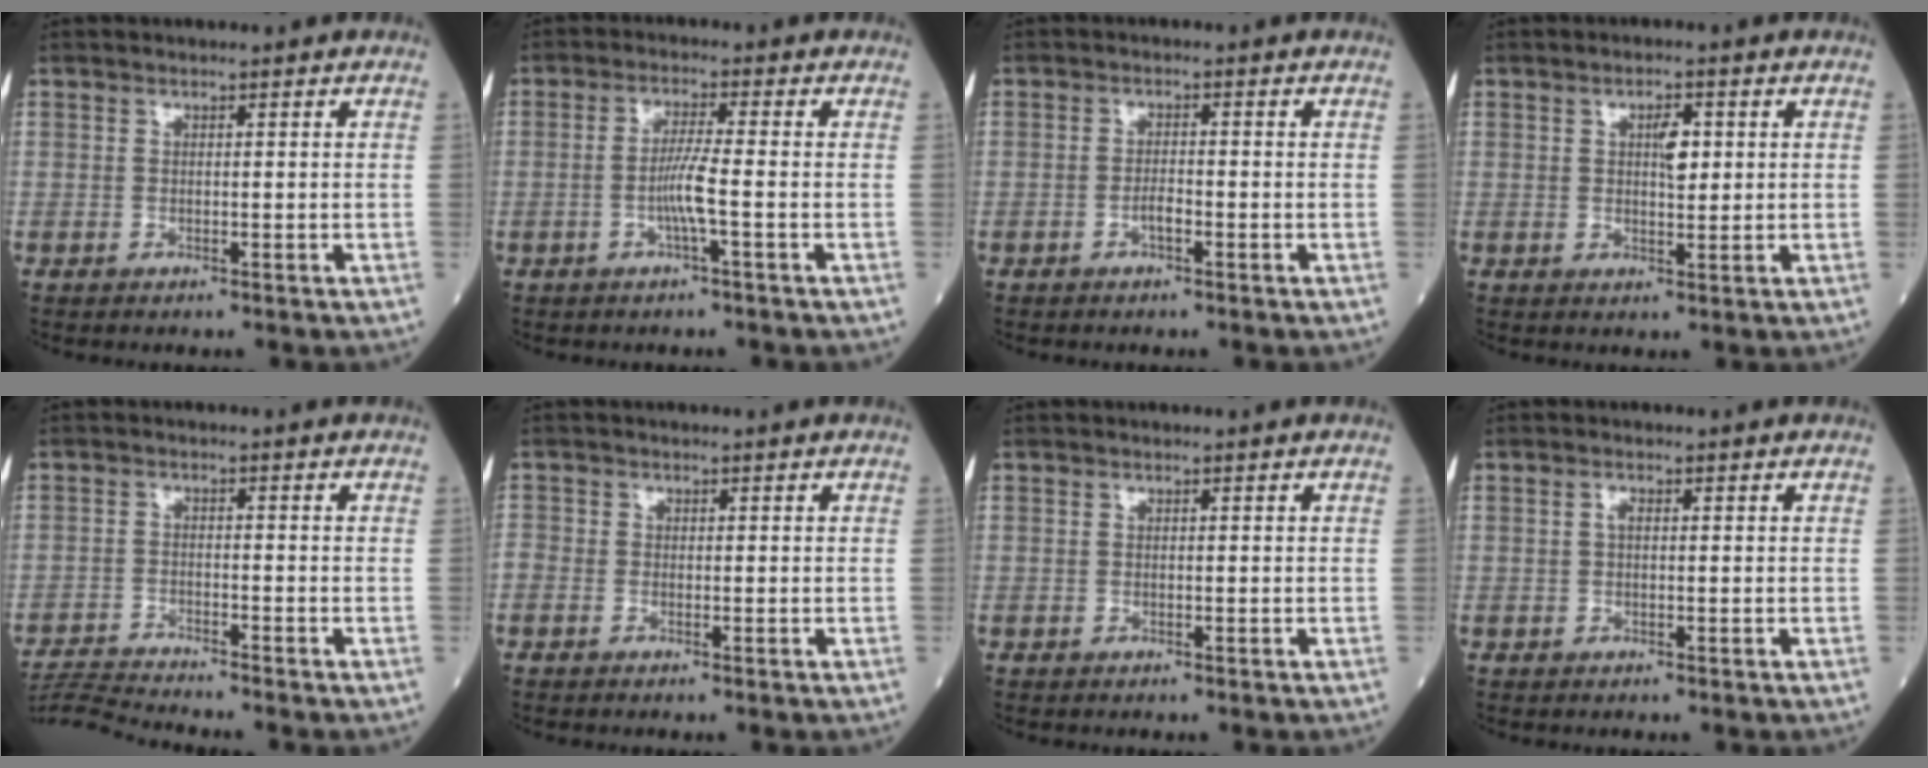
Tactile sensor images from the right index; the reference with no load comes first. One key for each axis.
{"total": 4.2, "fx": -1.2, "fy": -0.5, "fz": 4.0, "tx": -0.081, "ty": 0.001, "tz": -0.026}
{"total": 1.7, "fx": -0.9, "fy": 0.5, "fz": 1.4, "tx": -0.024, "ty": 0.004, "tz": -0.016}
{"total": 3.2, "fx": 0.8, "fy": 1.2, "fz": 2.9, "tx": -0.047, "ty": 0.003, "tz": 0.013}
{"total": 6.5, "fx": -6.1, "fy": -2.1, "fz": 0.5, "tx": -0.013, "ty": -0.012, "tz": -0.113}
{"total": 1.5, "fx": -0.6, "fy": 1.2, "fz": 0.8, "tx": -0.026, "ty": 0.003, "tz": -0.014}
{"total": 0.0}
{"total": 0.9, "fx": 0.1, "fy": 0.4, "fz": 0.8, "tx": -0.017, "ty": 0.002, "tz": 0.000}